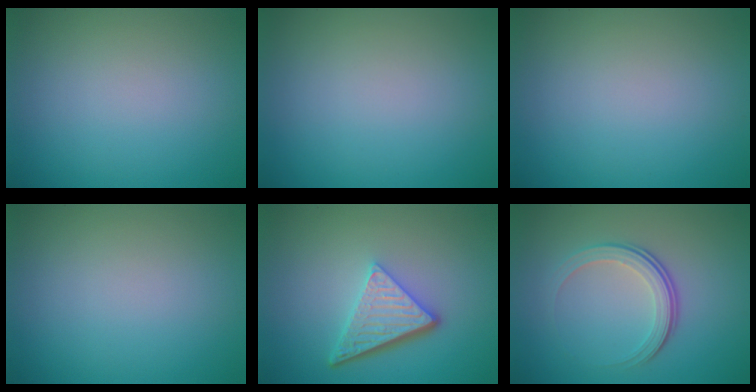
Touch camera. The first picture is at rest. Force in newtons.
{"total": 0.0}
{"total": 0.0}
{"total": 0.0}
{"total": 4.9, "press": 3.5, "slide": 3.4}
{"total": 4.0, "press": 2.6, "slide": 3.0}